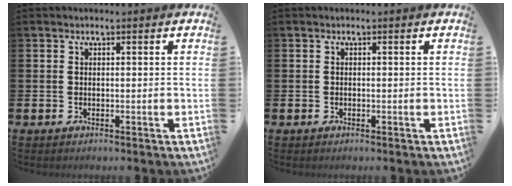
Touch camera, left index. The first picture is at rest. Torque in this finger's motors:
{"motor_torque": [-0.30, -0.07, -0.06, -0.01]}